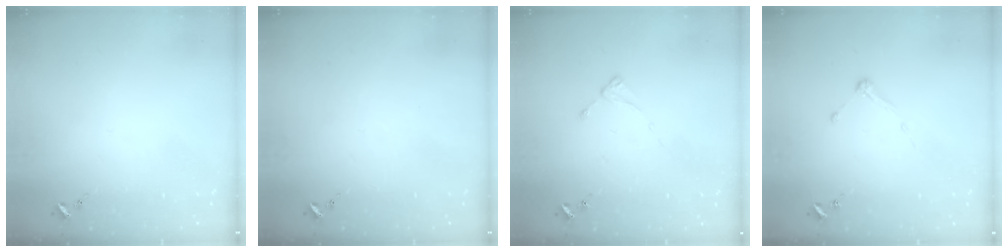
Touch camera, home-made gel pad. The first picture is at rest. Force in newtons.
{"total": 0.0}
{"total": 2.4, "press": 2.4, "slide": 0.3}
{"total": 3.2, "press": 3.2, "slide": 0.4}